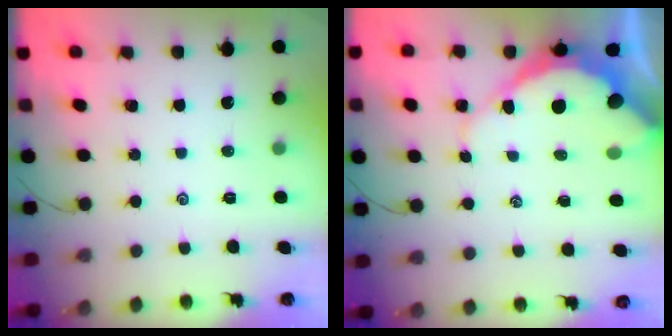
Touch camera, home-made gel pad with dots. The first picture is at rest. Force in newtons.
{"total": 10.9, "press": 10.9, "slide": 1.0}